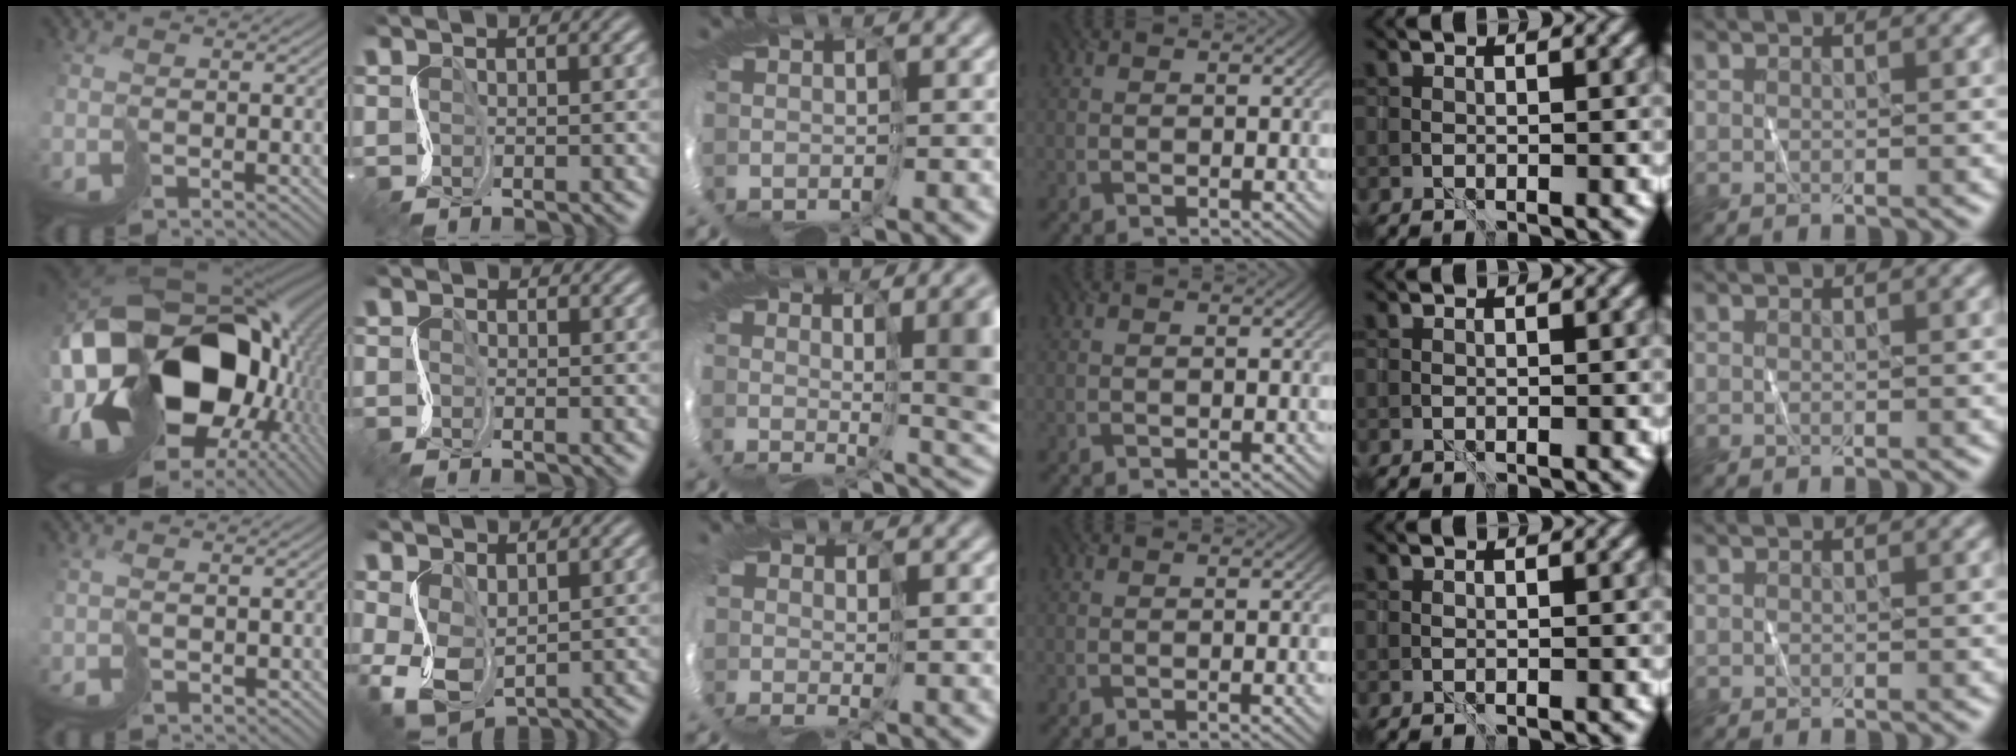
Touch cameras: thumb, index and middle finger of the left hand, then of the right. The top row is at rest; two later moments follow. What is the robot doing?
{"motion": "cut", "object": "paper bag"}